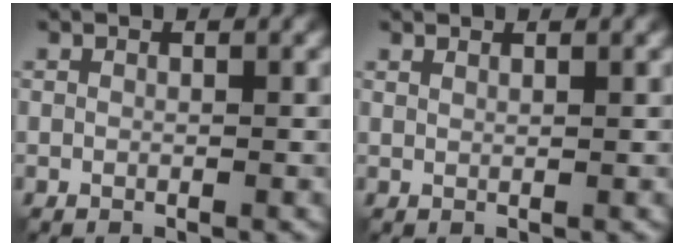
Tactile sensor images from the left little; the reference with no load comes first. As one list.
[{"total": 1.1, "force": [0.9, 0.3, 0.6], "torque": [-0.006, 0.001, 0.008]}]